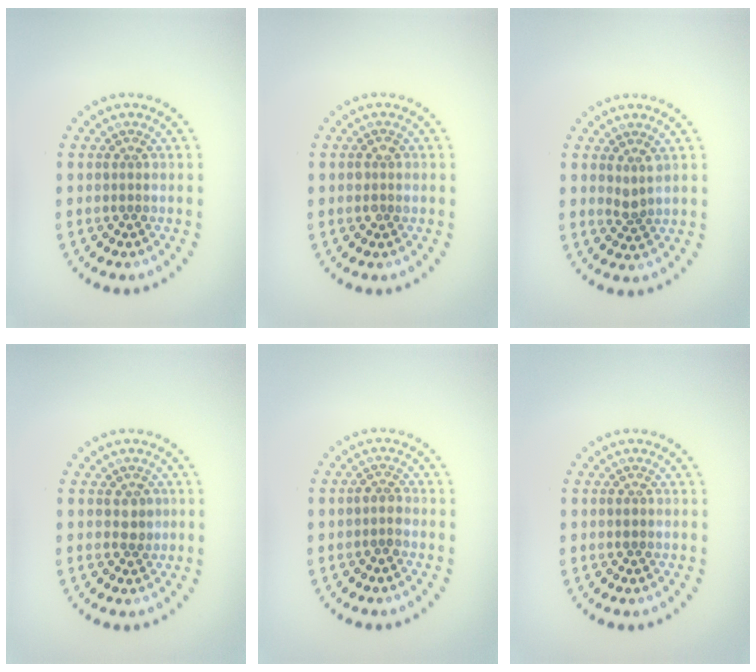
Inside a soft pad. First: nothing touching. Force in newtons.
{"total": 1.0, "press": 1.0, "slide": 0.2}
{"total": 1.3, "press": 1.1, "slide": 0.7}
{"total": 1.4, "press": 1.3, "slide": 0.6}
{"total": 1.3, "press": 1.1, "slide": 0.5}
{"total": 0.8, "press": 0.8, "slide": 0.0}